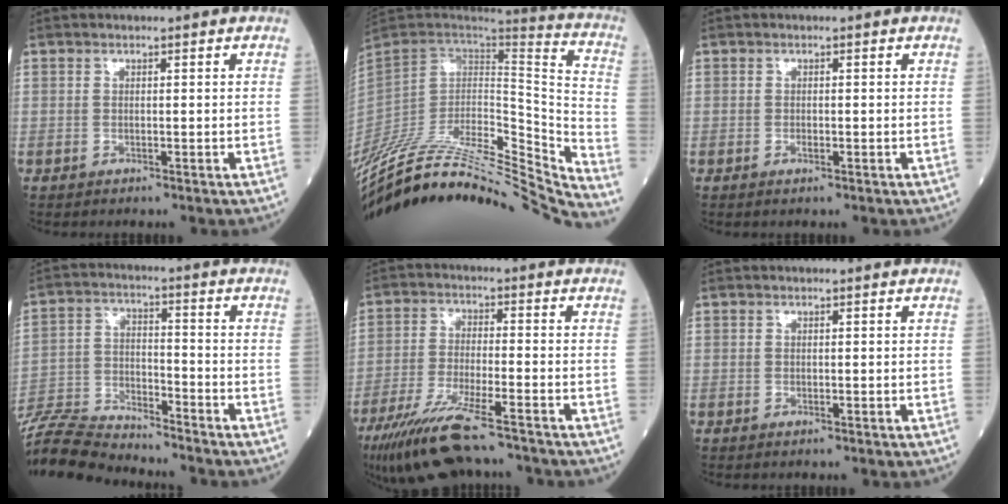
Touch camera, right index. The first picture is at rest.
{"total": 39.1, "force": [-35.4, 3.9, 16.2], "torque": [-0.235, -0.061, -0.519]}
{"total": 0.7, "force": [-0.3, 0.2, 0.6], "torque": [-0.013, -0.001, -0.005]}
{"total": 12.4, "force": [-12.1, 0.3, 2.4], "torque": [-0.048, 0.001, -0.229]}
{"total": 12.5, "force": [-9.8, 1.5, 7.6], "torque": [-0.144, -0.037, -0.170]}
{"total": 0.0}